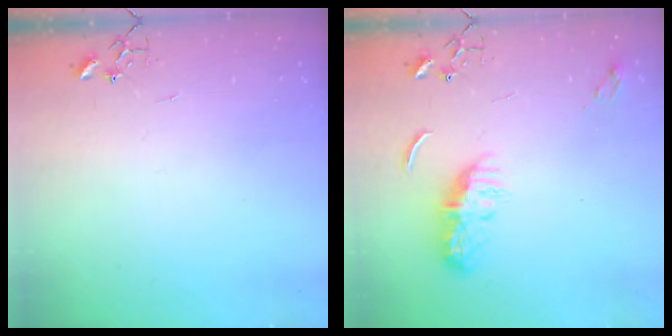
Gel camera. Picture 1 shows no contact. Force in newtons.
{"total": 8.2, "press": 8.2, "slide": 0.4}